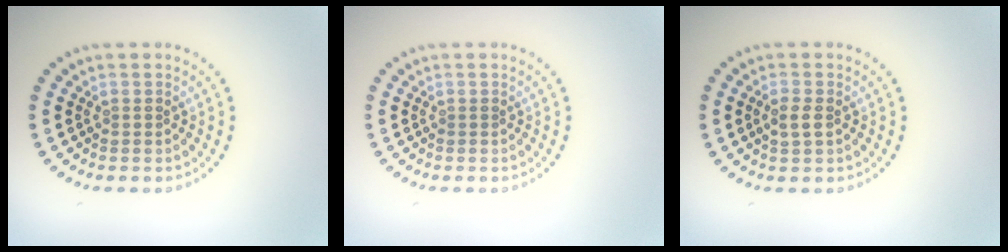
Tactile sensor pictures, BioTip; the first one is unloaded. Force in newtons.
{"total": 0.0}
{"total": 1.6, "press": 1.5, "slide": 0.4}